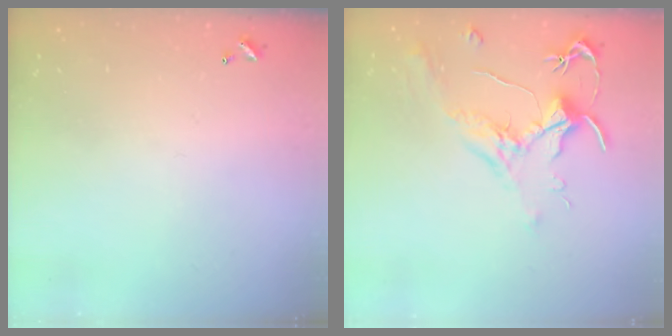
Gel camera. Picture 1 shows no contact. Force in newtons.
{"total": 1.8, "press": 1.7, "slide": 0.8}